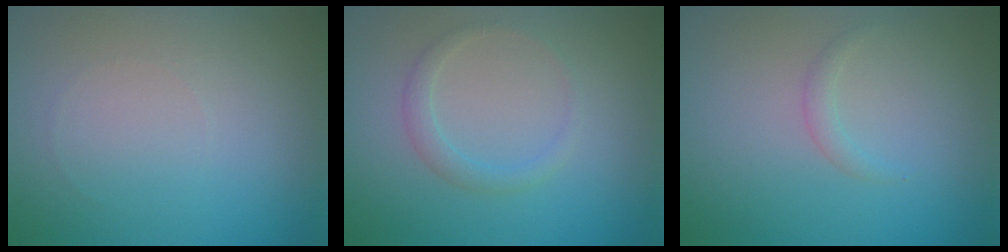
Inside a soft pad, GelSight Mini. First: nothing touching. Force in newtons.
{"total": 1.5, "press": 1.5, "slide": 0.1}
{"total": 0.9, "press": 0.9, "slide": 0.1}